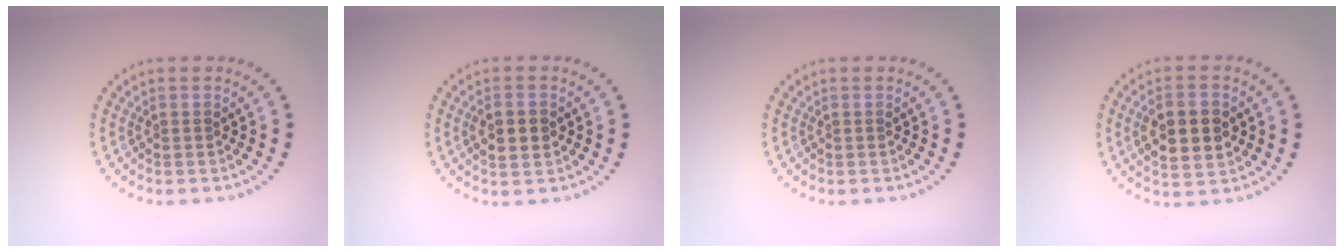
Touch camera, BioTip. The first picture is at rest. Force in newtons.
{"total": 2.5, "press": 2.5, "slide": 0.1}
{"total": 0.0}
{"total": 5.3, "press": 5.2, "slide": 0.5}